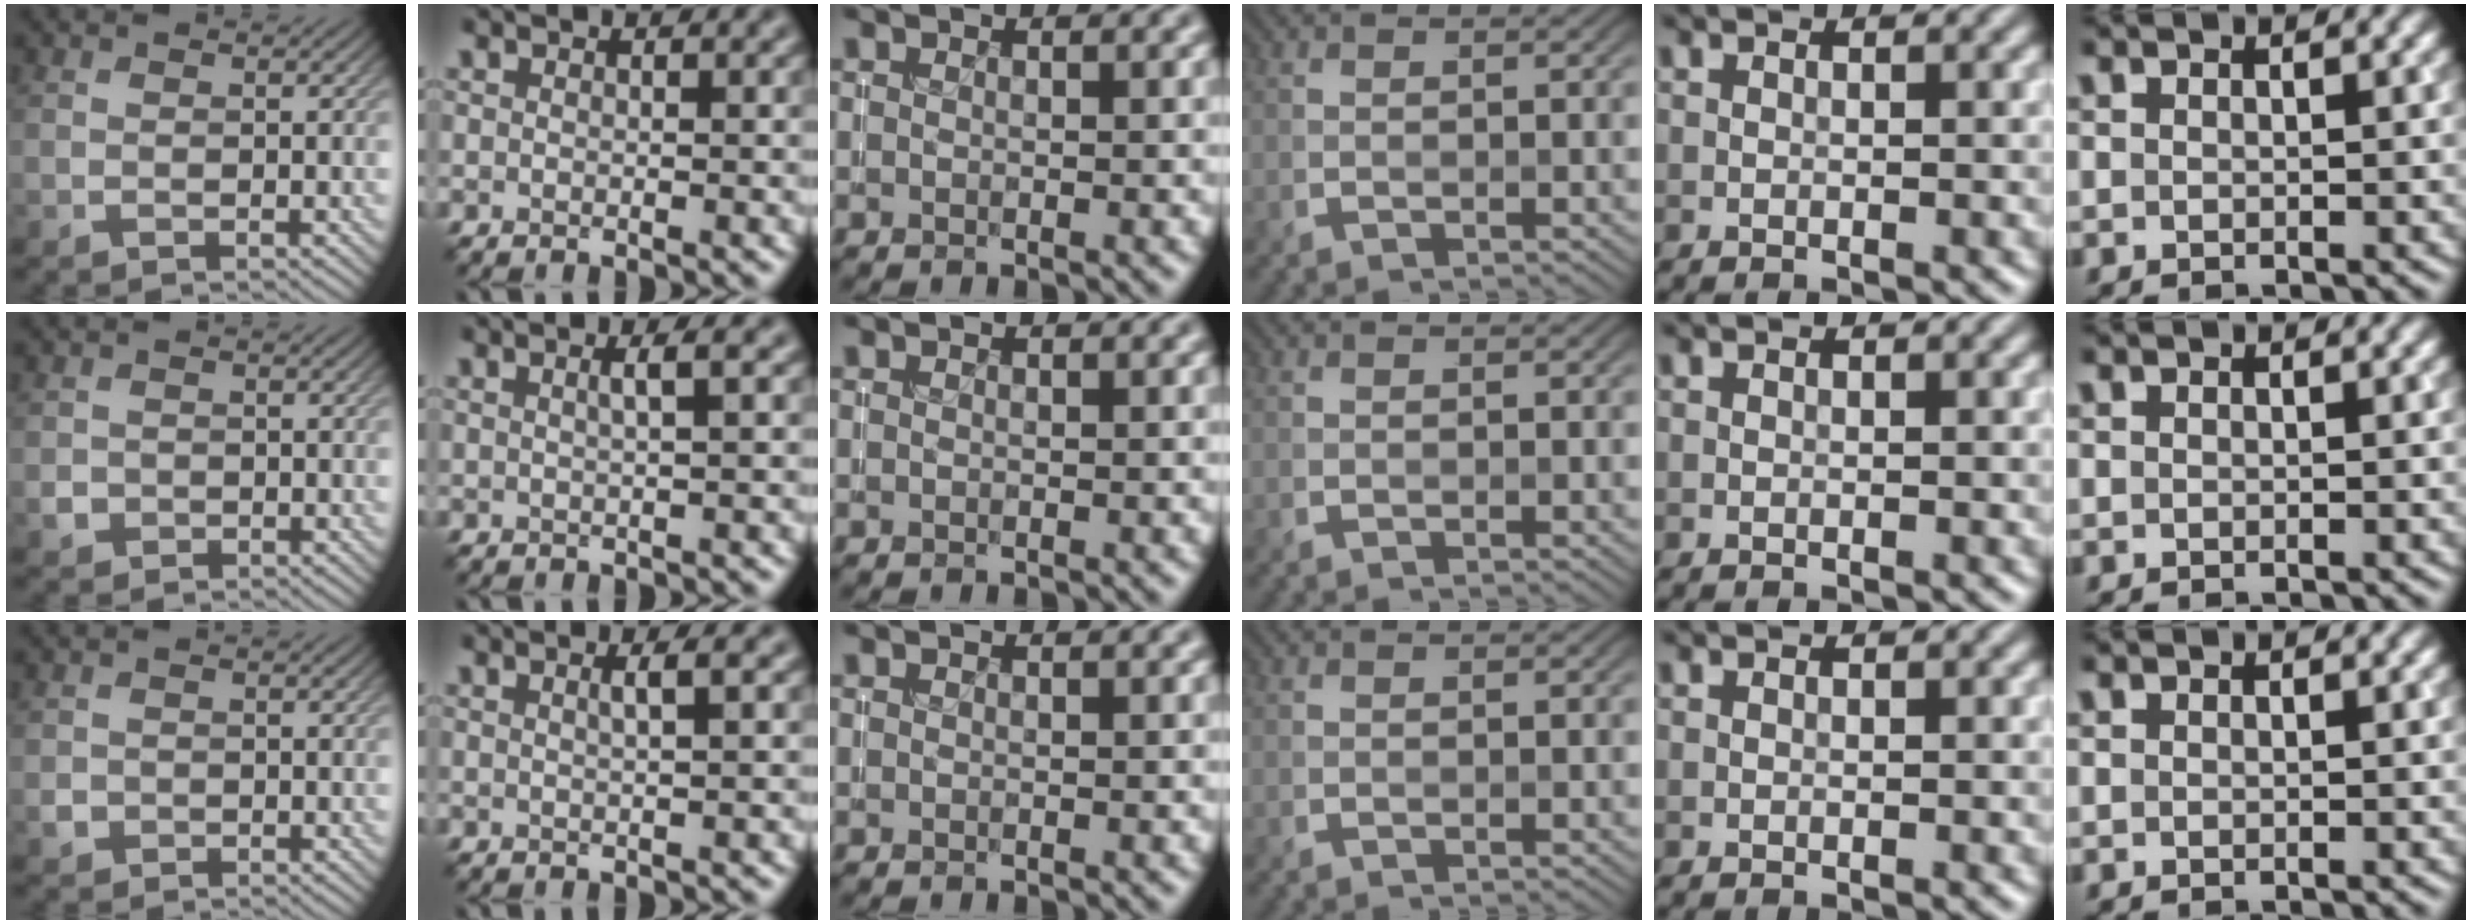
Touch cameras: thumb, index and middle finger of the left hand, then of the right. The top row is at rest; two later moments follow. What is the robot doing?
{"motion": "insert", "object": "coin"}